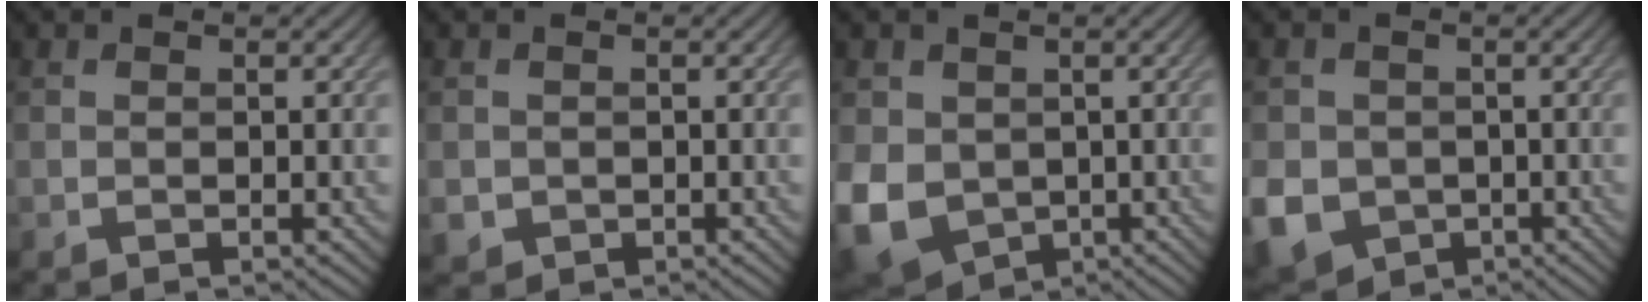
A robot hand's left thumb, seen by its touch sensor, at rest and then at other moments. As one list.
[{"total": 1.7, "force": [-0.3, 1.7, 0.3], "torque": [-0.011, -0.012, -0.006]}, {"total": 9.2, "force": [-0.9, 7.4, 5.4], "torque": [-0.156, -0.031, -0.011]}, {"total": 8.4, "force": [-2.5, 7.1, 3.7], "torque": [-0.107, -0.033, -0.055]}]